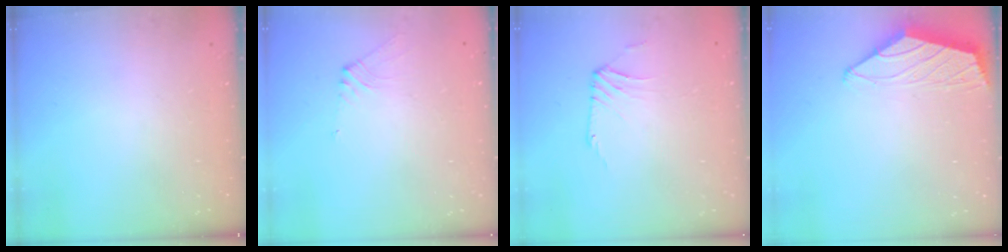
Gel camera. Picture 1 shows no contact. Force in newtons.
{"total": 2.2, "press": 2.1, "slide": 0.6}
{"total": 0.6, "press": 0.4, "slide": 0.5}
{"total": 1.4, "press": 1.3, "slide": 0.5}